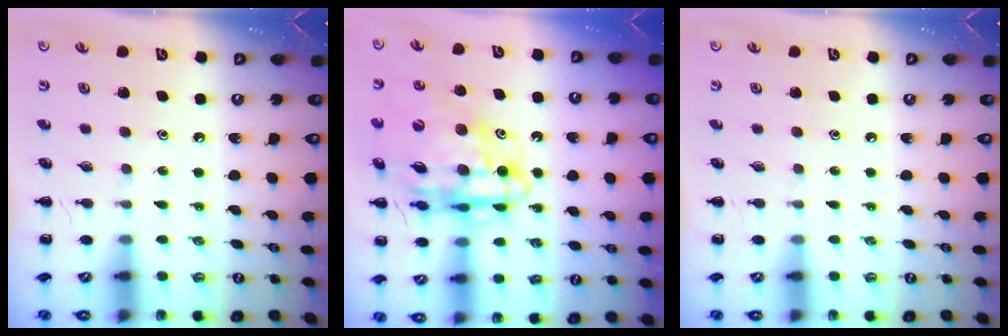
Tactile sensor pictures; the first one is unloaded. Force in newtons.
{"total": 18.2, "press": 17.7, "slide": 4.5}
{"total": 0.0}